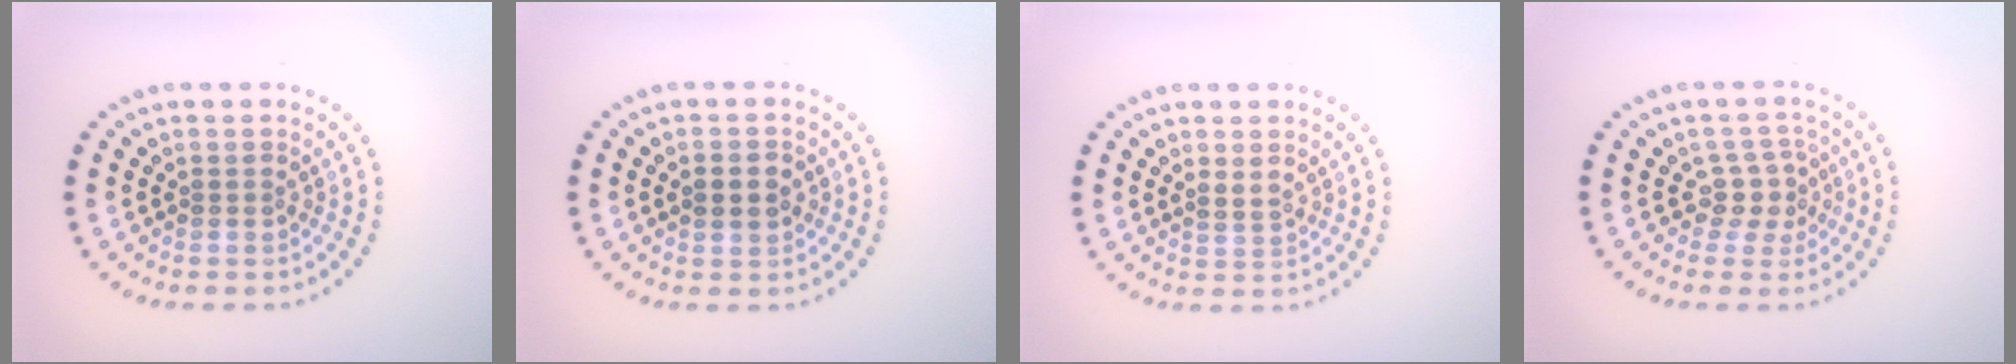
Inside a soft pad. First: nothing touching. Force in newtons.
{"total": 2.7, "press": 2.7, "slide": 0.2}
{"total": 1.0, "press": 0.9, "slide": 0.3}
{"total": 2.4, "press": 1.8, "slide": 1.6}